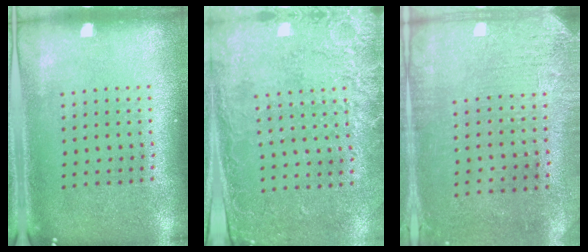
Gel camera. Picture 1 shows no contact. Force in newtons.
{"total": 2.6, "press": 2.1, "slide": 1.4}
{"total": 3.1, "press": 2.5, "slide": 1.8}